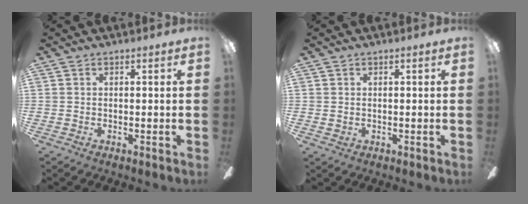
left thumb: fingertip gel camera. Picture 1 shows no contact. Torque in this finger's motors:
{"motor_torque": [-0.28, 0.30, -0.16, 0.00, 0.01]}